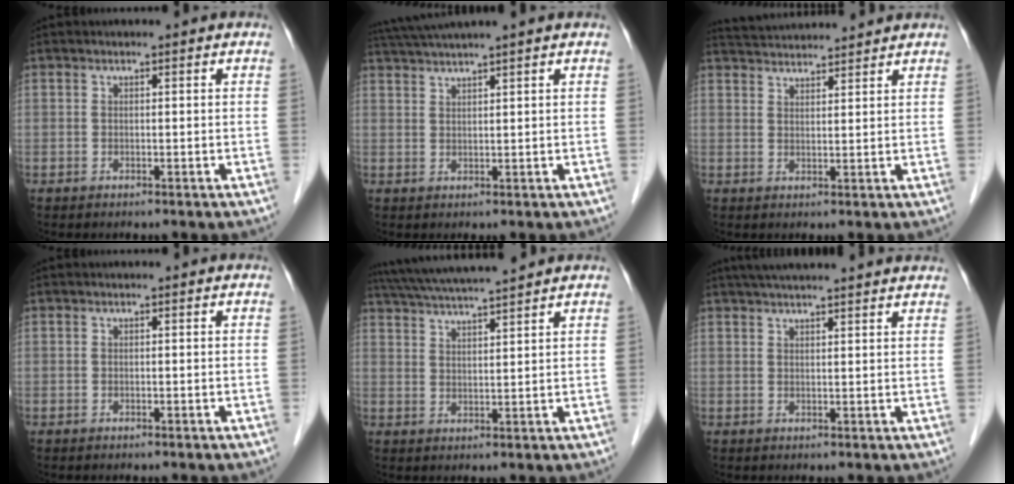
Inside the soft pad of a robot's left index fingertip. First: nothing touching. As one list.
[{"total": 6.2, "force": [5.3, -1.3, 3.0], "torque": [-0.054, 0.028, 0.095]}, {"total": 8.0, "force": [7.8, 0.2, 1.7], "torque": [-0.037, 0.032, 0.125]}, {"total": 0.0}, {"total": 10.7, "force": [9.7, -0.5, 4.7], "torque": [-0.087, 0.025, 0.155]}, {"total": 14.2, "force": [12.5, 0.9, 6.6], "torque": [-0.106, 0.041, 0.167]}]